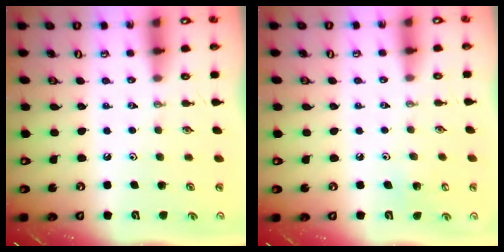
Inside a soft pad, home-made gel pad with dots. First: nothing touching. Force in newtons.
{"total": 4.0, "press": 4.0, "slide": 0.3}